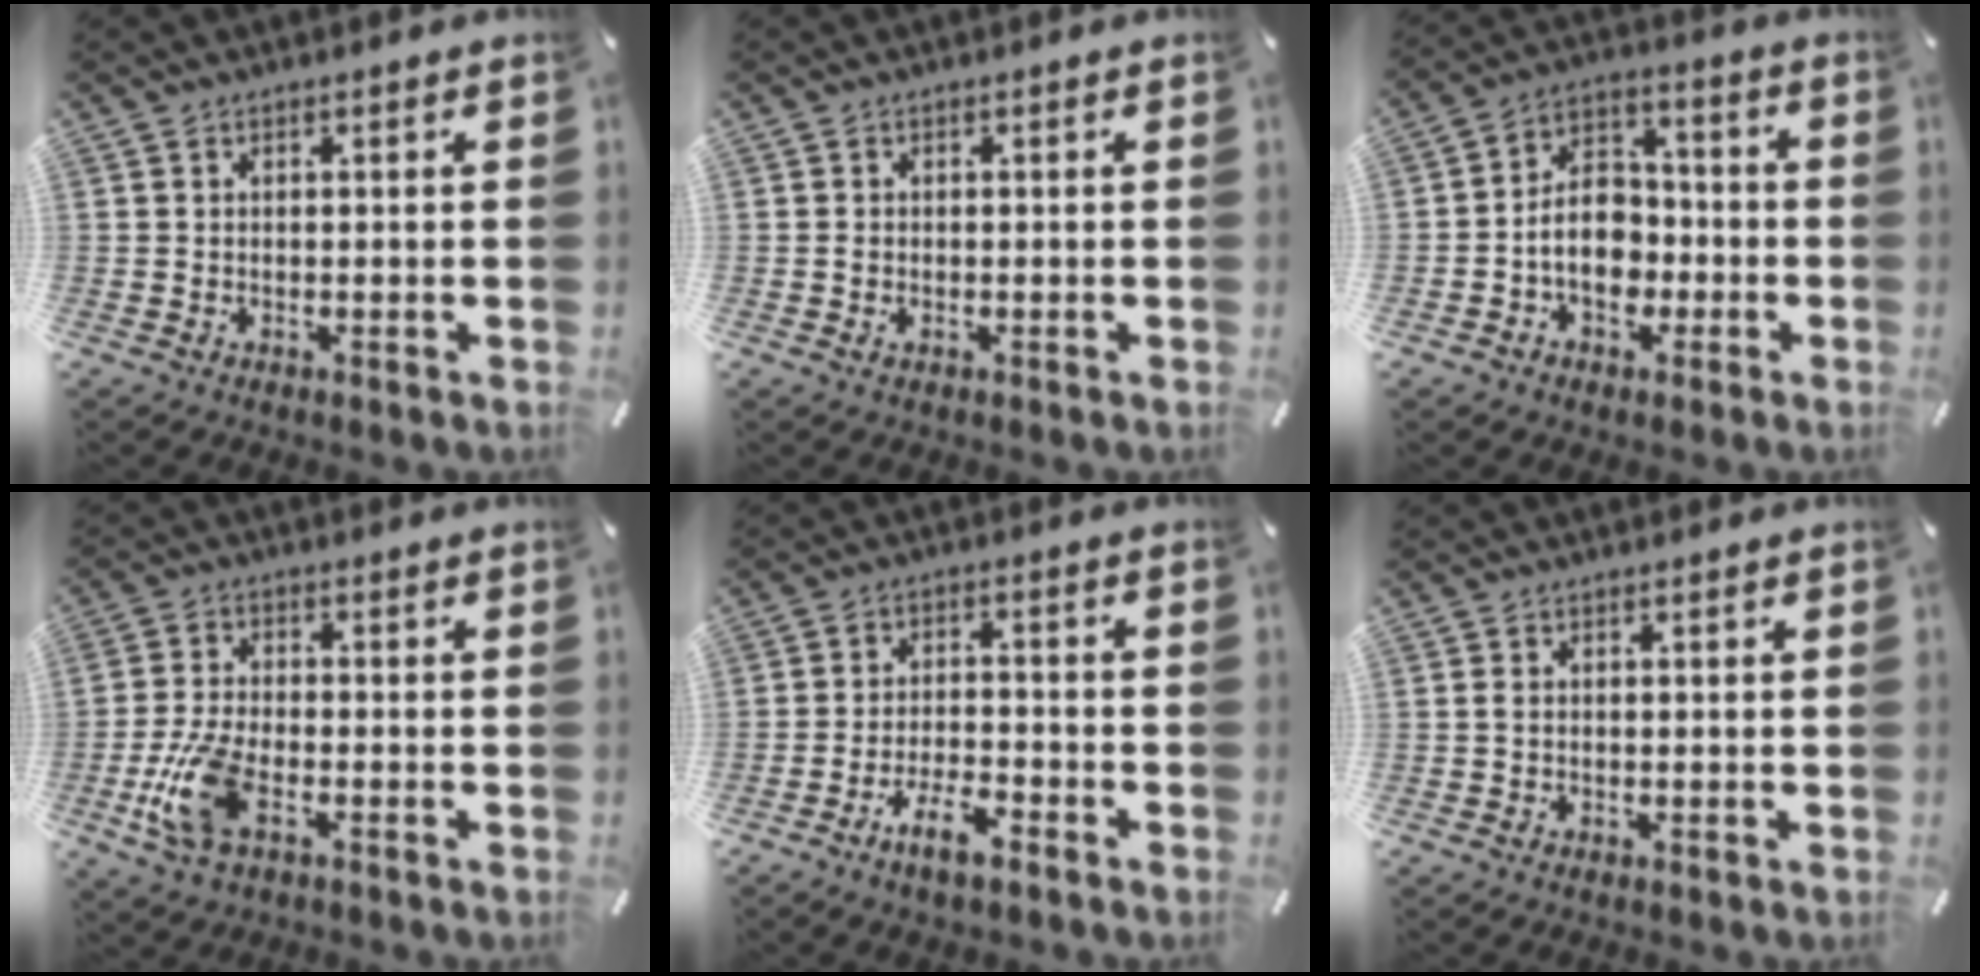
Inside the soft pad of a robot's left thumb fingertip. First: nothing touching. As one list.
[{"total": 0.8, "force": [-0.3, 0.5, 0.7], "torque": [-0.013, -0.001, -0.005]}, {"total": 10.6, "force": [-2.6, 8.4, 6.0], "torque": [-0.108, 0.019, -0.049]}, {"total": 10.5, "force": [-3.7, 4.7, 8.6], "torque": [-0.193, -0.006, -0.066]}, {"total": 6.8, "force": [-4.8, 2.3, 4.2], "torque": [-0.082, 0.018, -0.088]}, {"total": 0.9, "force": [-0.2, 0.3, 0.8], "torque": [-0.017, -0.001, -0.003]}]